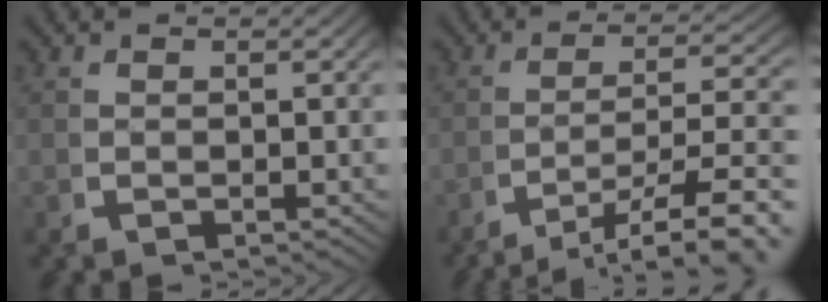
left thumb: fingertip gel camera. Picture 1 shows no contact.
{"total": 8.4, "force": [-3.8, 3.8, 6.5], "torque": [-0.104, -0.030, -0.042]}